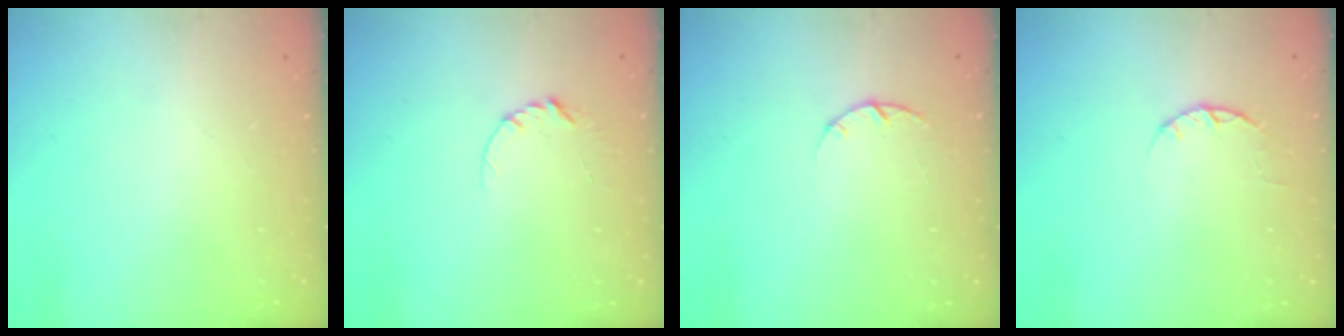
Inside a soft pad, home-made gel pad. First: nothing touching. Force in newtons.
{"total": 3.4, "press": 3.4, "slide": 0.4}
{"total": 2.0, "press": 1.9, "slide": 0.4}
{"total": 2.4, "press": 2.4, "slide": 0.4}